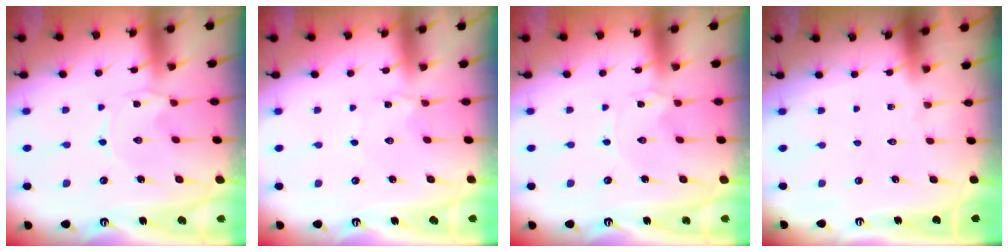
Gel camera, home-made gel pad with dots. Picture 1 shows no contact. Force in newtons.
{"total": 2.5, "press": 2.5, "slide": 0.3}
{"total": 0.0}
{"total": 0.0}